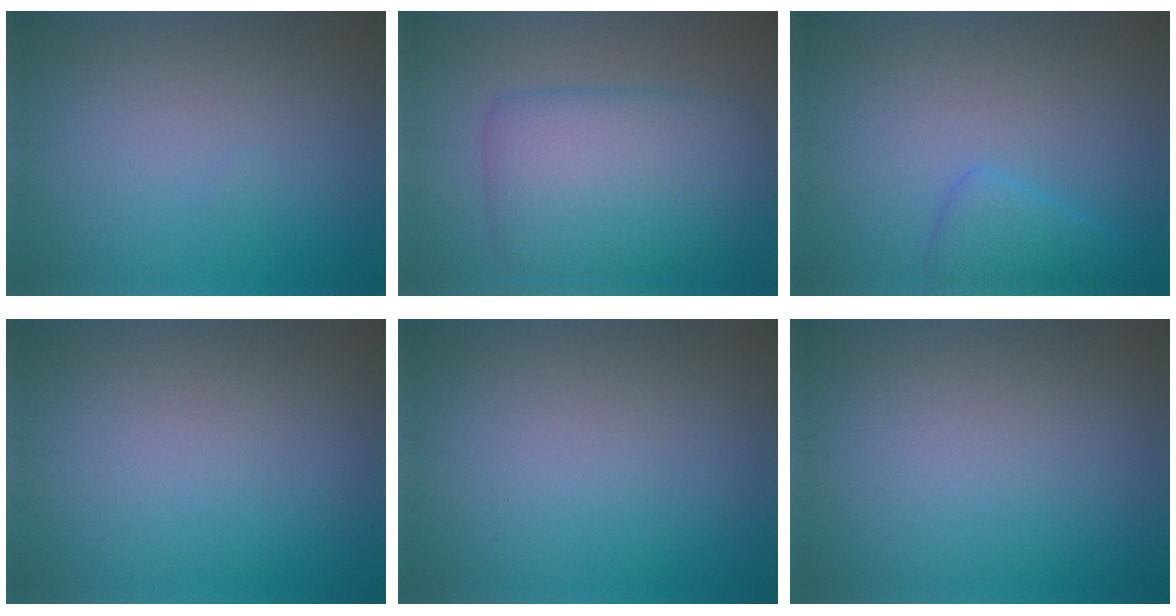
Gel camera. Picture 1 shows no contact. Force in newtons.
{"total": 7.3, "press": 7.3, "slide": 0.1}
{"total": 2.5, "press": 2.5, "slide": 0.0}
{"total": 0.0}
{"total": 0.0}
{"total": 0.0}